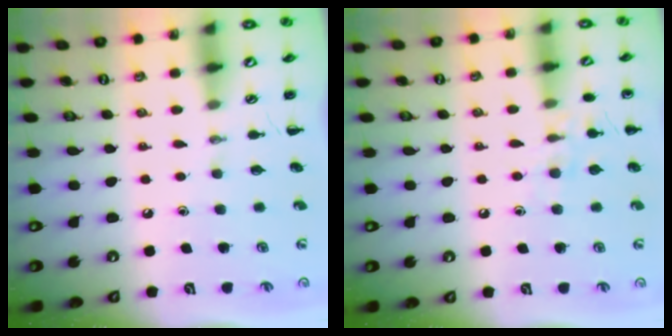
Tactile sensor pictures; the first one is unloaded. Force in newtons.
{"total": 7.7, "press": 7.5, "slide": 1.9}